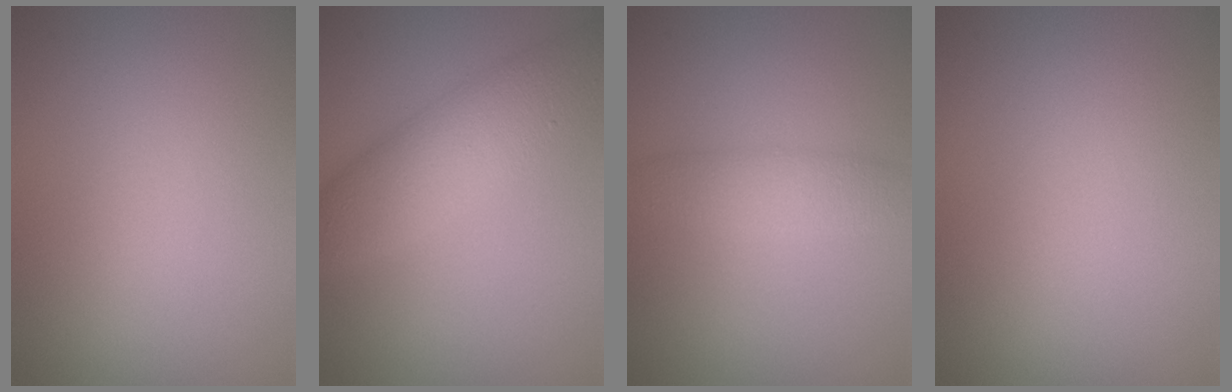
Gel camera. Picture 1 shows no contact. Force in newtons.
{"total": 5.1, "press": 5.1, "slide": 0.1}
{"total": 2.5, "press": 2.5, "slide": 0.1}
{"total": 0.0}